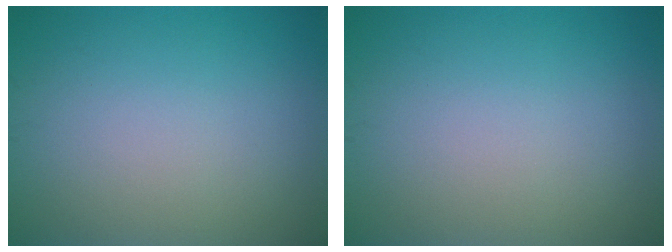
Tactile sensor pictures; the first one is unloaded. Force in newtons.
{"total": 0.0}